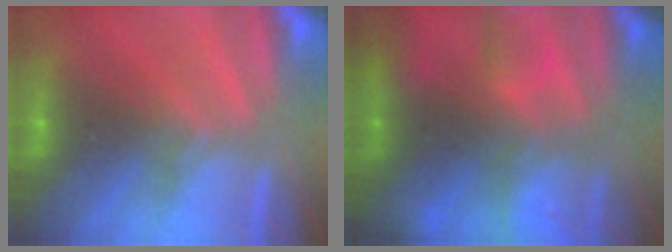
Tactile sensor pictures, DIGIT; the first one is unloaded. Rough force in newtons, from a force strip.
{"total": 8.8}